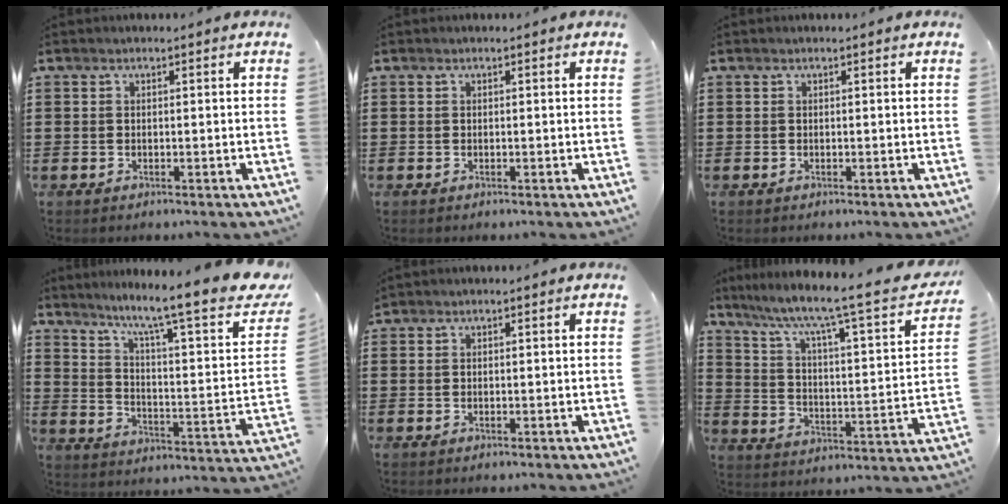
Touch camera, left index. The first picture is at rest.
{"total": 0.0}
{"total": 0.0}
{"total": 10.0, "force": [7.3, 0.3, 6.8], "torque": [-0.133, -0.062, 0.106]}
{"total": 0.0}
{"total": 6.4, "force": [4.5, 0.2, 4.6], "torque": [-0.108, -0.045, 0.061]}